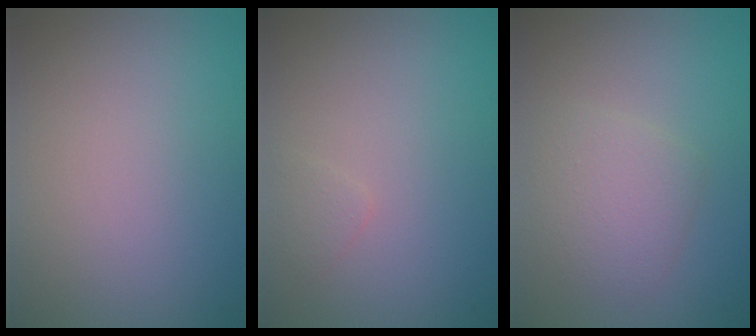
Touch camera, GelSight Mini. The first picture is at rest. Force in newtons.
{"total": 0.7, "press": 0.7, "slide": 0.0}
{"total": 2.7, "press": 2.7, "slide": 0.0}